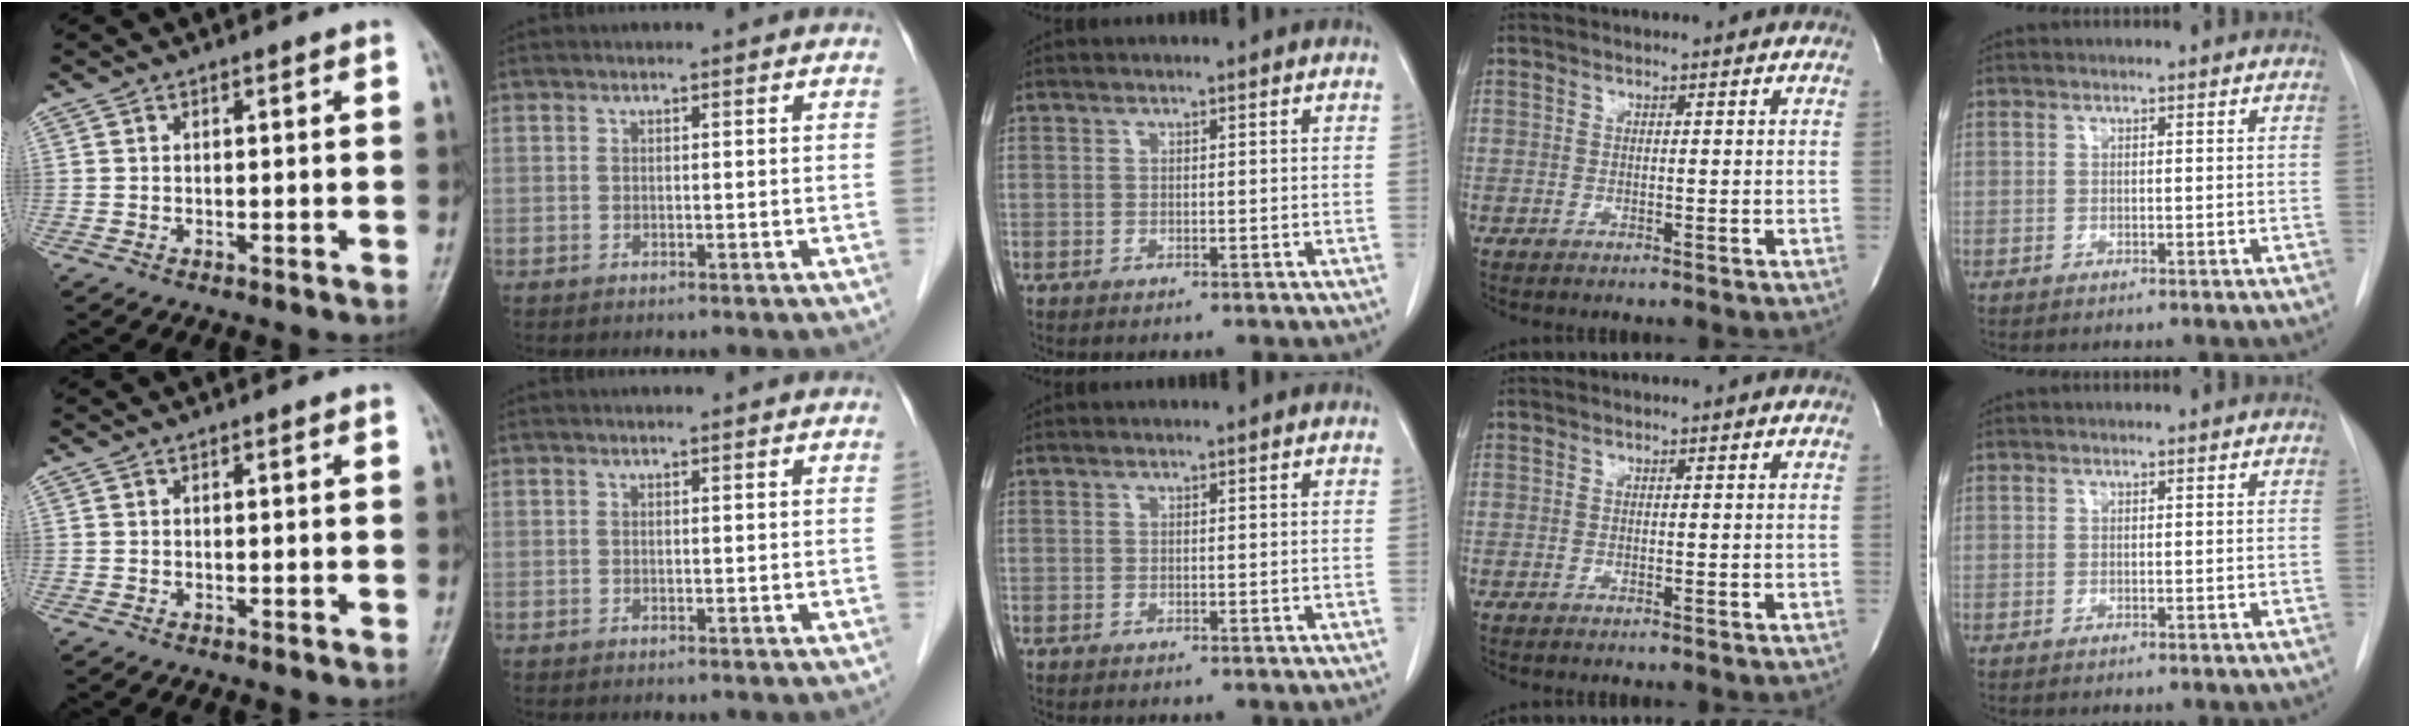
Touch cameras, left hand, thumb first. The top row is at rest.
{}